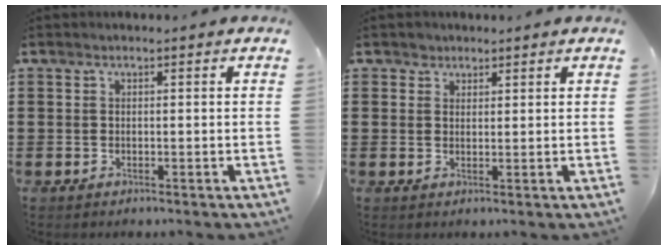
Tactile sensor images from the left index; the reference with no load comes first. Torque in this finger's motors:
{"motor_torque": [-0.02, -0.01, -0.03, -0.02]}